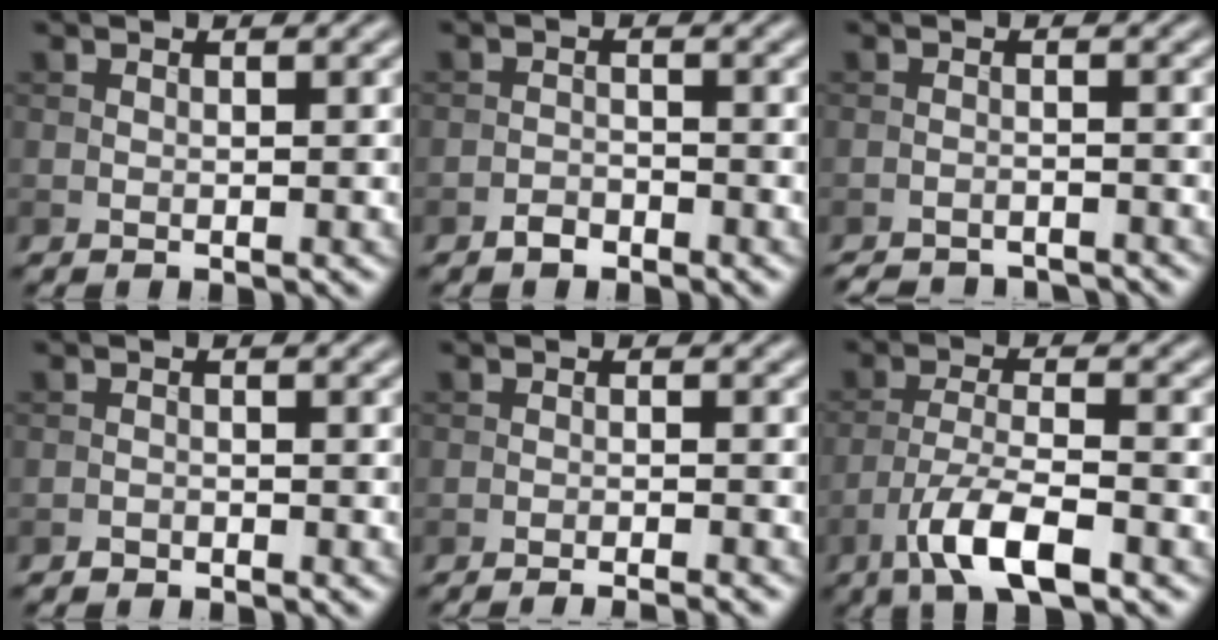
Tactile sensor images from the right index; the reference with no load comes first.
{"total": 1.4, "force": [-1.2, 0.6, 0.4], "torque": [-0.003, 0.004, -0.025]}
{"total": 5.2, "force": [-5.1, 0.7, 0.9], "torque": [-0.015, -0.011, -0.076]}
{"total": 0.8, "force": [-0.7, 0.3, 0.0], "torque": [0.004, 0.000, -0.014]}
{"total": 3.1, "force": [-2.6, 0.4, 1.6], "torque": [-0.020, 0.001, -0.044]}
{"total": 6.2, "force": [-3.7, 1.7, 4.7], "torque": [-0.089, 0.000, -0.073]}